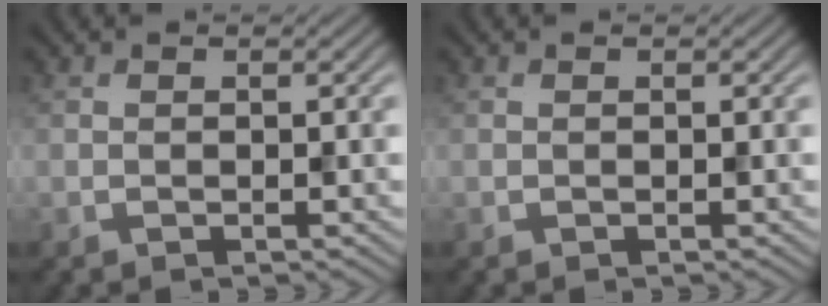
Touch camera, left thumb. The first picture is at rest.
{"total": 0.0}